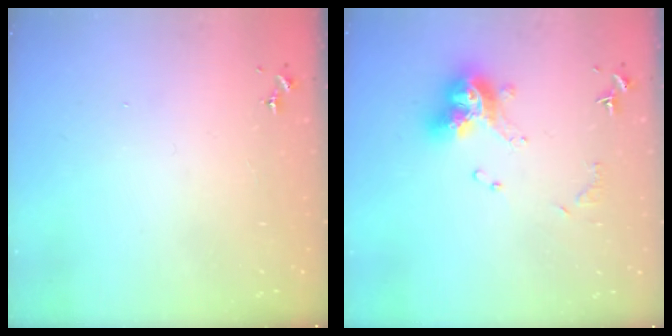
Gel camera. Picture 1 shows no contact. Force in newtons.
{"total": 12.9, "press": 12.8, "slide": 1.4}